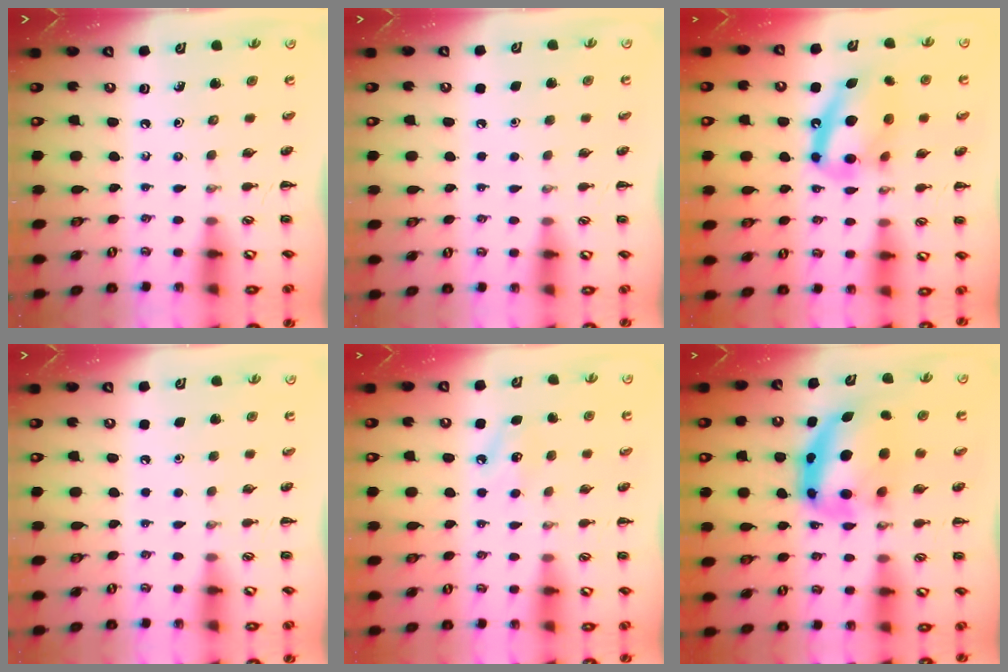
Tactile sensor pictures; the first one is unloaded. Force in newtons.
{"total": 1.7, "press": 1.7, "slide": 0.1}
{"total": 14.9, "press": 14.4, "slide": 3.6}
{"total": 1.6, "press": 1.6, "slide": 0.1}
{"total": 7.6, "press": 7.4, "slide": 1.7}
{"total": 11.7, "press": 11.4, "slide": 2.7}